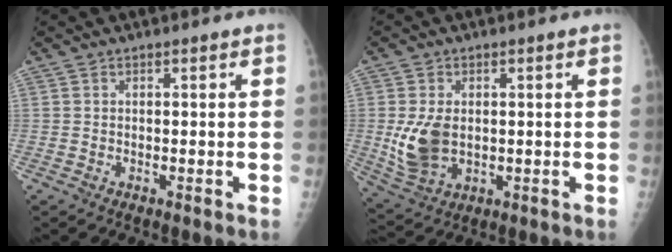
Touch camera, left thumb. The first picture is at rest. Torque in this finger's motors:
{"motor_torque": [-0.18, 0.71, 1.07, 0.01, 0.35]}